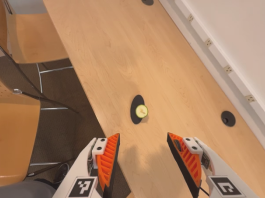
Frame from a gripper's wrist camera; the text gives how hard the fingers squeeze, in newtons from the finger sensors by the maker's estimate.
{"total": 0.0}